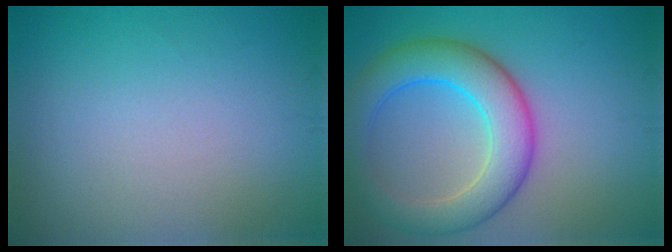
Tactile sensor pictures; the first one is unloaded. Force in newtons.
{"total": 7.1, "press": 7.1, "slide": 0.2}